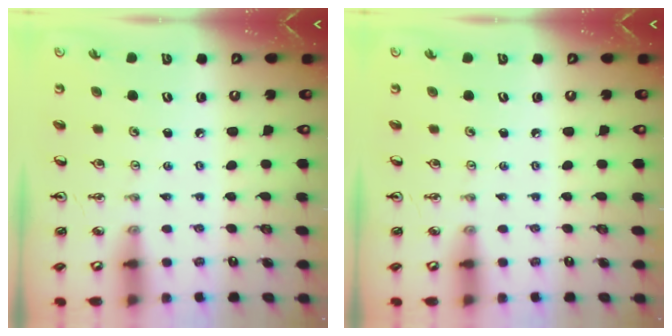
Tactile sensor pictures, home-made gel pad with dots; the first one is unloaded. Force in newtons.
{"total": 0.0}